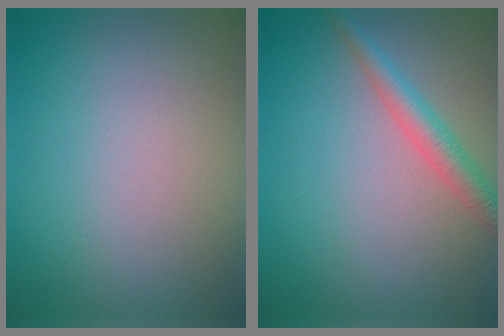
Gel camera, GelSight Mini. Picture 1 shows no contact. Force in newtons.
{"total": 2.7, "press": 2.7, "slide": 0.2}